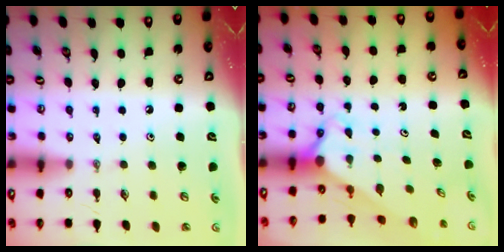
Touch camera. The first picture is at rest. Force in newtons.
{"total": 2.6, "press": 2.6, "slide": 0.2}